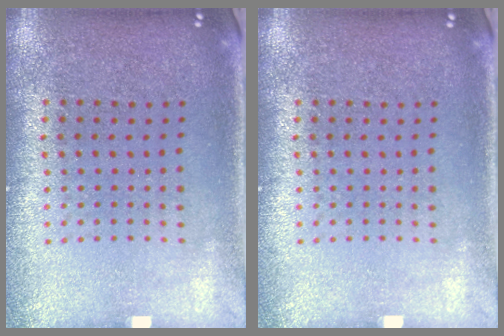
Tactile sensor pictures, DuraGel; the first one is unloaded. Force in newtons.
{"total": 0.0}